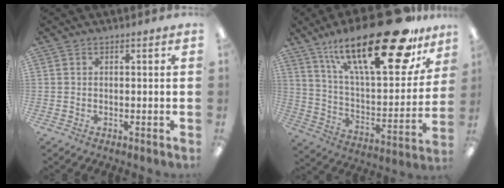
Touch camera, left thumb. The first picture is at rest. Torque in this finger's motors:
{"motor_torque": [0.56, 0.68, 1.79, -0.98, 0.55]}